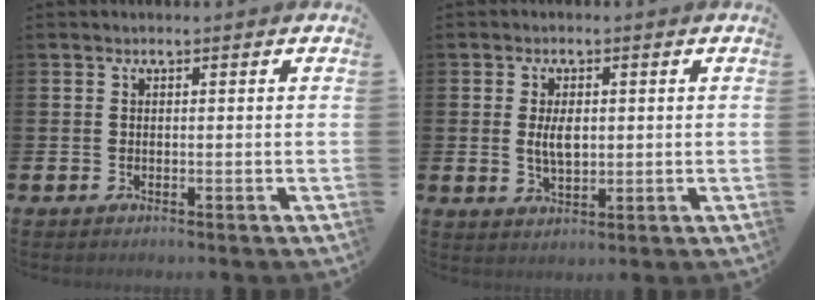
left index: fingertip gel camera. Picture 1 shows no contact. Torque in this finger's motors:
{"motor_torque": [0.70, 0.09, 0.44, 0.15]}